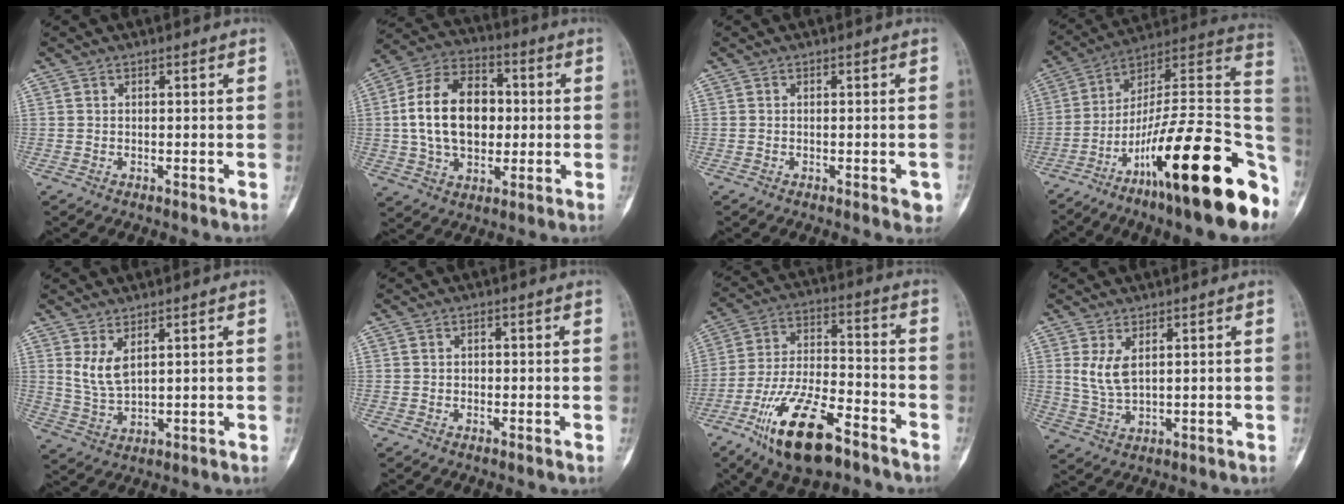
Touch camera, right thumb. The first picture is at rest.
{"total": 17.3, "force": [0.7, 11.7, 12.8], "torque": [-0.205, 0.022, 0.010]}
{"total": 2.4, "force": [-1.0, 0.8, 2.0], "torque": [-0.014, 0.002, -0.012]}
{"total": 28.0, "force": [-12.0, 6.4, 24.5], "torque": [-0.300, 0.073, -0.190]}
{"total": 5.2, "force": [2.5, 2.0, 4.1], "torque": [-0.083, -0.021, 0.063]}
{"total": 0.6, "force": [-0.2, 0.6, 0.2], "torque": [0.001, 0.002, -0.007]}
{"total": 17.7, "force": [-10.6, 6.6, 12.6], "torque": [-0.228, 0.062, -0.187]}
{"total": 5.1, "force": [1.8, 2.2, 4.2], "torque": [-0.084, -0.012, 0.049]}